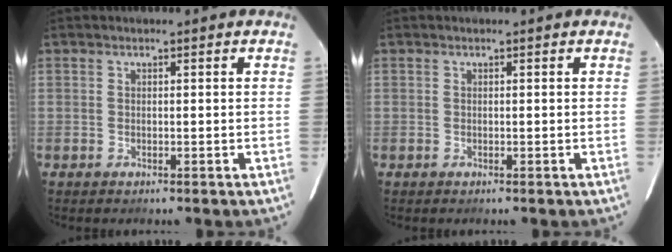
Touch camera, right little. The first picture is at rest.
{"total": 0.0}